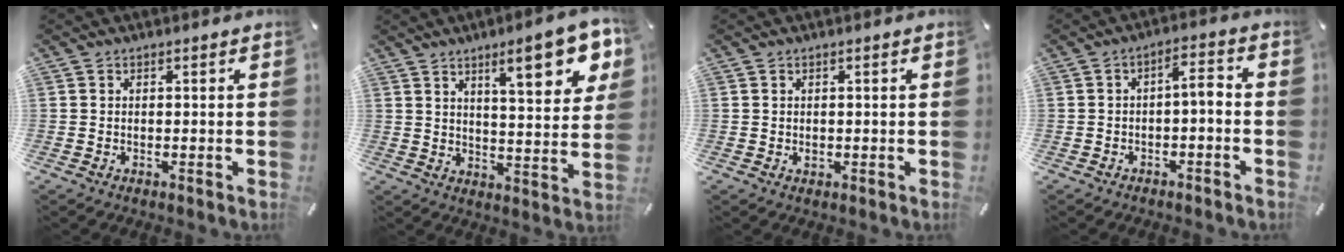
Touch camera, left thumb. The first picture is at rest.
{"total": 14.5, "force": [7.8, 4.3, 11.5], "torque": [-0.151, -0.036, 0.117]}
{"total": 0.8, "force": [0.0, 0.7, 0.4], "torque": [-0.008, 0.003, -0.002]}
{"total": 4.6, "force": [-1.7, 1.8, 3.8], "torque": [-0.068, 0.021, -0.036]}